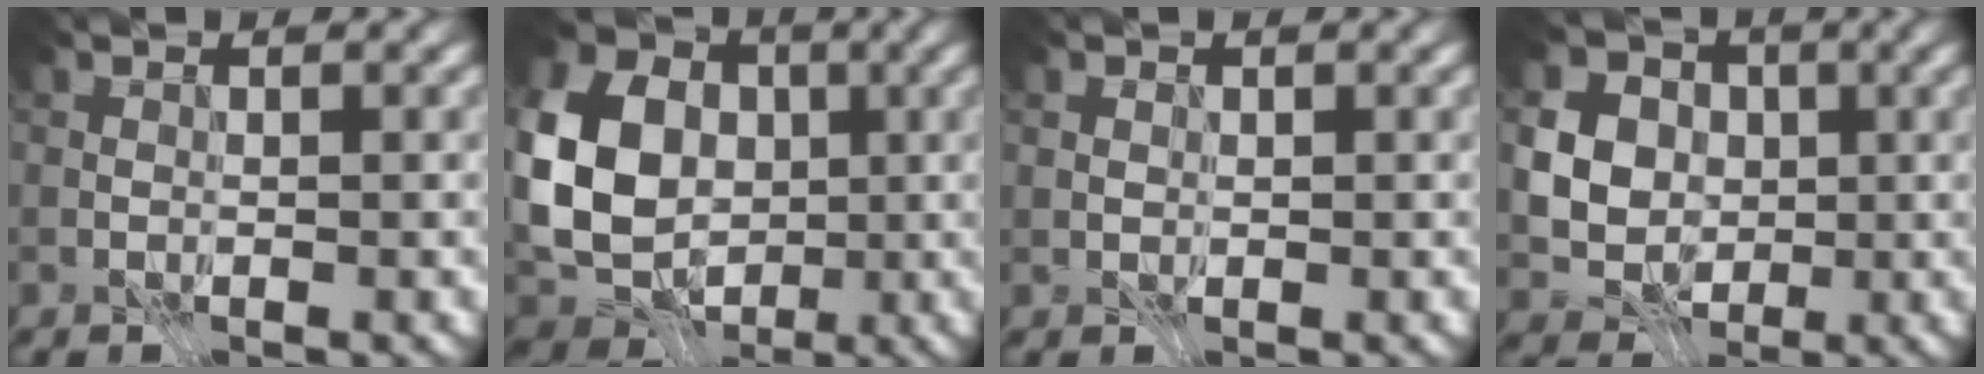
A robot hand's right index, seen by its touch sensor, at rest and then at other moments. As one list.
[{"total": 11.7, "force": [-0.2, 9.2, 7.2], "torque": [-0.175, -0.003, -0.021]}, {"total": 0.7, "force": [0.1, 0.6, 0.3], "torque": [-0.005, -0.001, 0.000]}, {"total": 8.0, "force": [0.4, 7.0, 3.8], "torque": [-0.069, 0.010, -0.016]}]